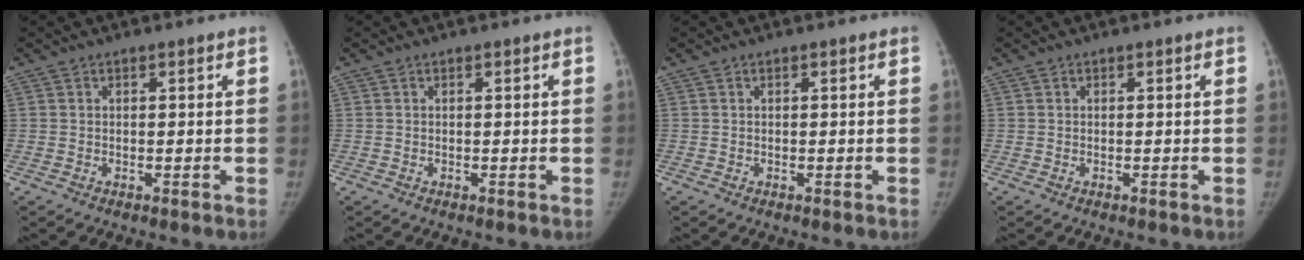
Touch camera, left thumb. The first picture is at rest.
{"total": 0.0}
{"total": 0.0}
{"total": 0.0}